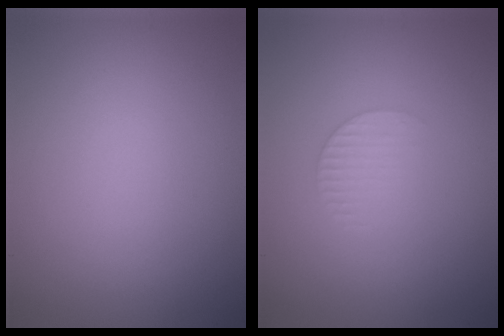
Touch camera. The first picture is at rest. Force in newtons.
{"total": 1.3, "press": 1.2, "slide": 0.4}